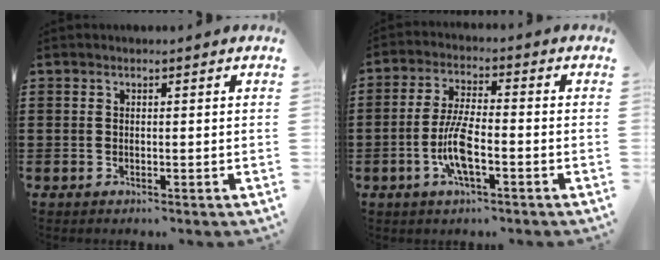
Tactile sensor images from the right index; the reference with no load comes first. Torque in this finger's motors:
{"motor_torque": [2.14, 0.00, 0.78, 0.21]}